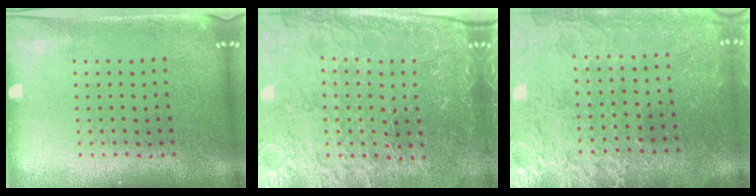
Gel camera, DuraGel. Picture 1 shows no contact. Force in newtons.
{"total": 4.0, "press": 3.8, "slide": 1.0}
{"total": 3.7, "press": 3.4, "slide": 1.5}